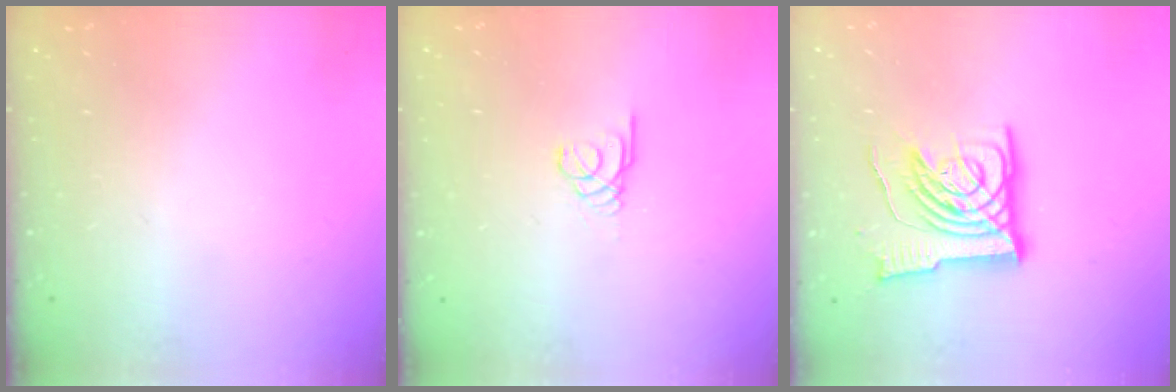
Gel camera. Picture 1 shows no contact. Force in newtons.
{"total": 1.7, "press": 1.7, "slide": 0.2}
{"total": 12.4, "press": 12.2, "slide": 2.0}